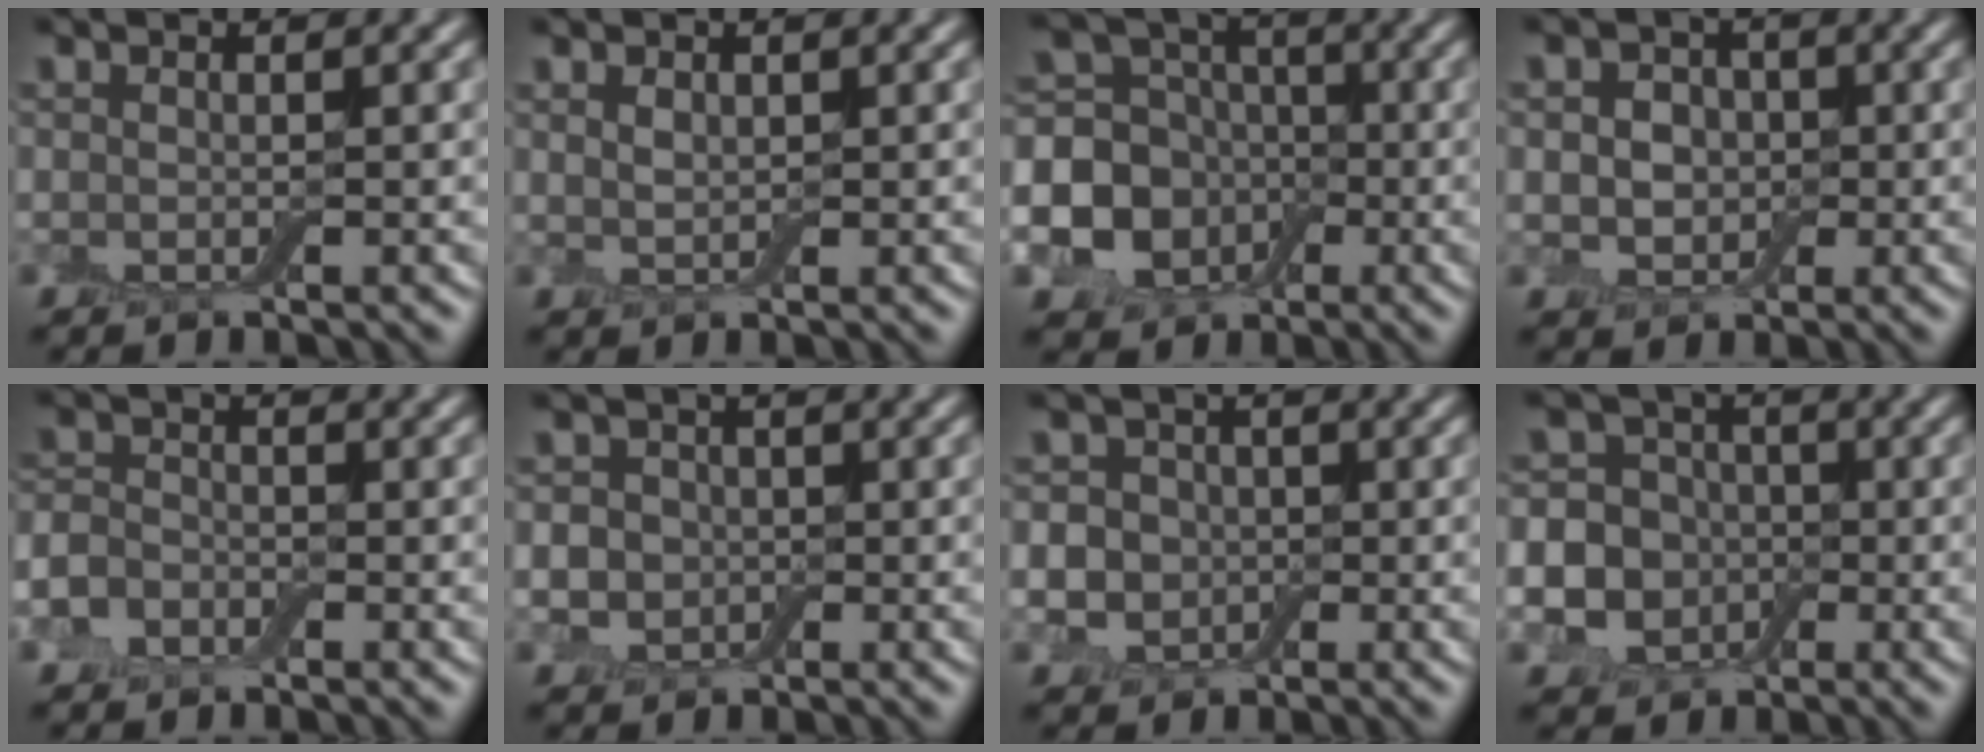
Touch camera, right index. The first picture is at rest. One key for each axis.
{"total": 1.2, "fx": 0.6, "fy": 0.7, "fz": 0.7, "tx": -0.016, "ty": -0.001, "tz": 0.015}
{"total": 8.8, "fx": -1.7, "fy": 7.7, "fz": 4.0, "tx": -0.072, "ty": -0.016, "tz": -0.057}
{"total": 4.1, "fx": 0.2, "fy": 3.4, "fz": 2.1, "tx": -0.025, "ty": 0.009, "tz": -0.022}
{"total": 3.4, "fx": -1.6, "fy": 2.5, "fz": 1.6, "tx": -0.025, "ty": -0.001, "tz": -0.041}
{"total": 4.0, "fx": -0.1, "fy": 3.6, "fz": 1.8, "tx": -0.014, "ty": 0.017, "tz": -0.027}
{"total": 5.3, "fx": -0.4, "fy": 4.8, "fz": 2.2, "tx": -0.021, "ty": 0.023, "tz": -0.039}
{"total": 11.7, "fx": -1.2, "fy": 11.0, "fz": 3.8, "tx": -0.108, "ty": 0.029, "tz": -0.049}